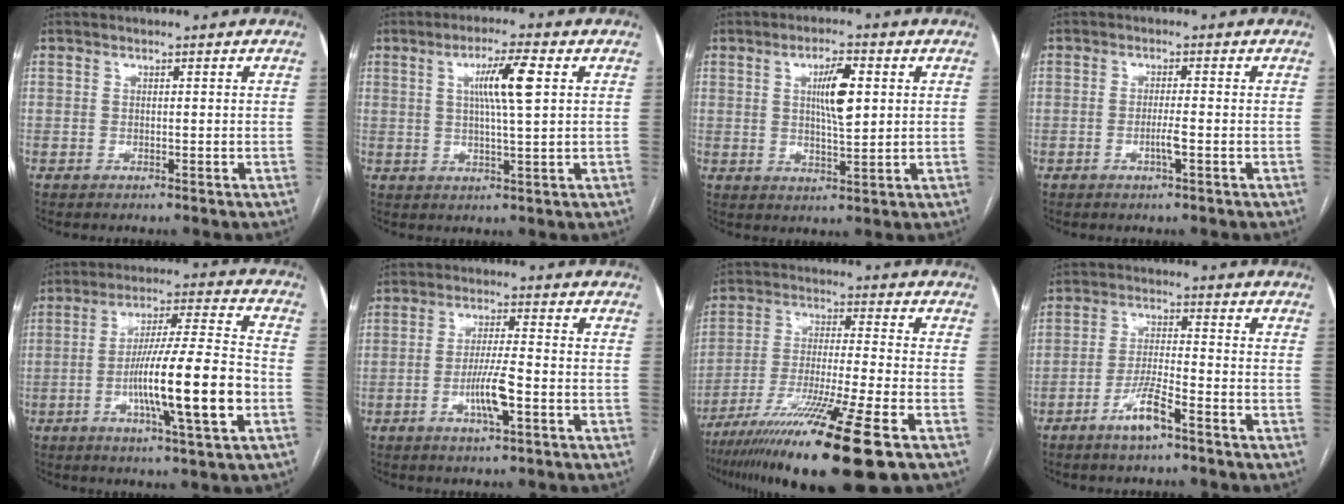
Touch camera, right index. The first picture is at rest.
{"total": 7.1, "force": [1.9, 0.0, 6.8], "torque": [-0.123, 0.004, 0.033]}
{"total": 6.5, "force": [1.7, 1.3, 6.1], "torque": [-0.108, 0.004, 0.034]}
{"total": 2.2, "force": [-0.8, -0.2, 2.0], "torque": [-0.042, -0.002, -0.014]}
{"total": 15.8, "force": [-4.1, 0.4, 15.2], "torque": [-0.265, -0.003, -0.069]}
{"total": 6.1, "force": [-2.1, 0.4, 5.7], "torque": [-0.111, -0.005, -0.038]}
{"total": 18.7, "force": [-11.7, -0.4, 14.7], "torque": [-0.245, -0.050, -0.203]}
{"total": 5.9, "force": [-3.7, 0.5, 4.5], "torque": [-0.092, -0.004, -0.071]}